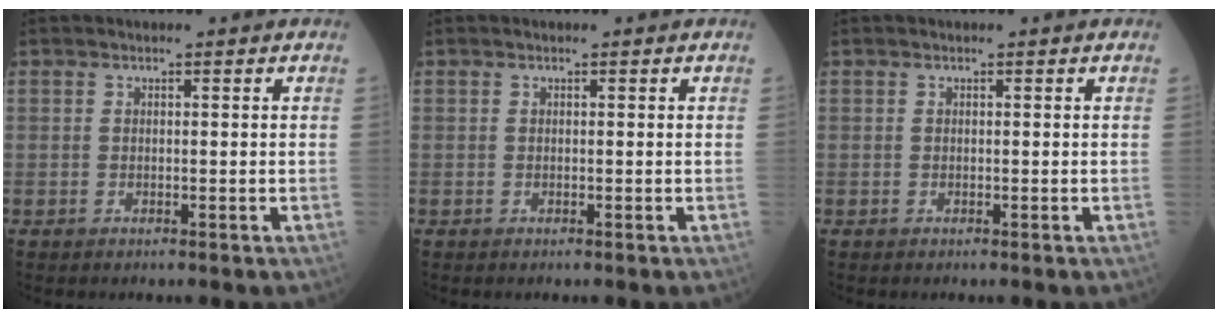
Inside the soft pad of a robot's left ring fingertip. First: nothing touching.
{"total": 0.0}
{"total": 0.0}